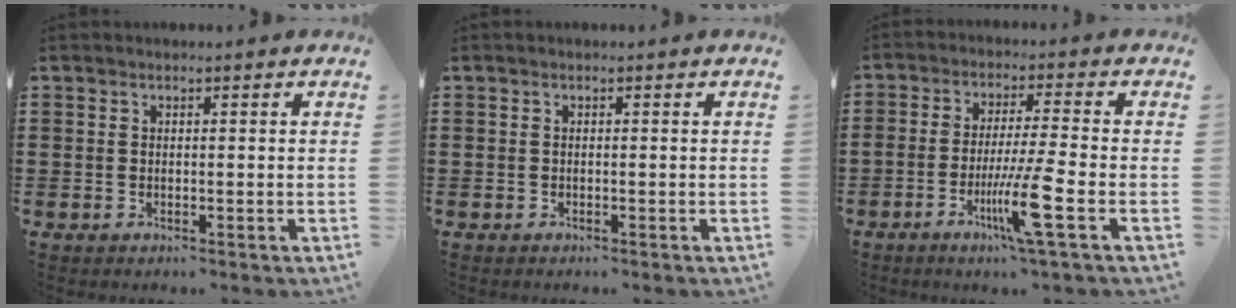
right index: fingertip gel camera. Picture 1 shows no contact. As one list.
[{"total": 0.0}, {"total": 9.1, "force": [-3.7, -0.1, 8.3], "torque": [-0.161, -0.019, -0.071]}]